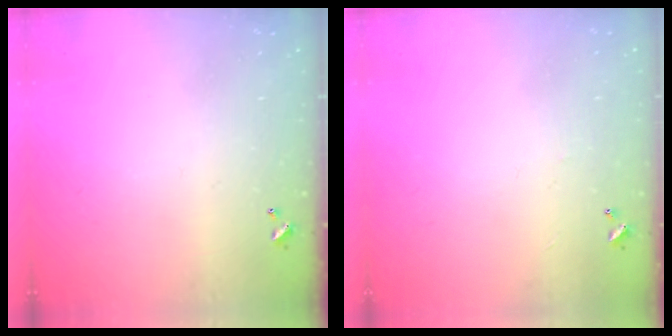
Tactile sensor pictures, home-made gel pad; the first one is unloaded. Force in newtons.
{"total": 0.7, "press": 0.5, "slide": 0.6}